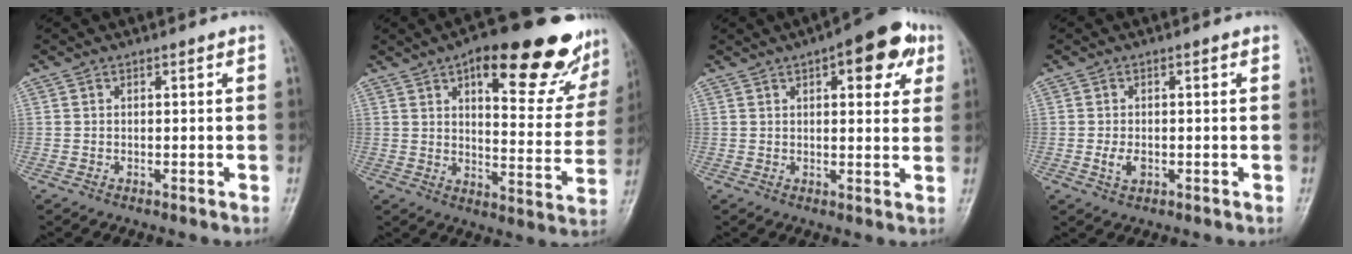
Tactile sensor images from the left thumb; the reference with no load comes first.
{"total": 23.7, "force": [14.2, 8.5, 17.0], "torque": [-0.177, -0.044, 0.189]}
{"total": 11.3, "force": [5.0, 4.7, 8.9], "torque": [-0.078, -0.003, 0.056]}
{"total": 2.6, "force": [-0.6, 1.6, 2.0], "torque": [-0.039, -0.002, -0.011]}